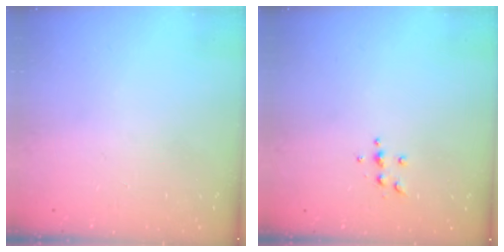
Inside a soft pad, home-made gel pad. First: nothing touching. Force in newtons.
{"total": 5.3, "press": 5.3, "slide": 0.5}